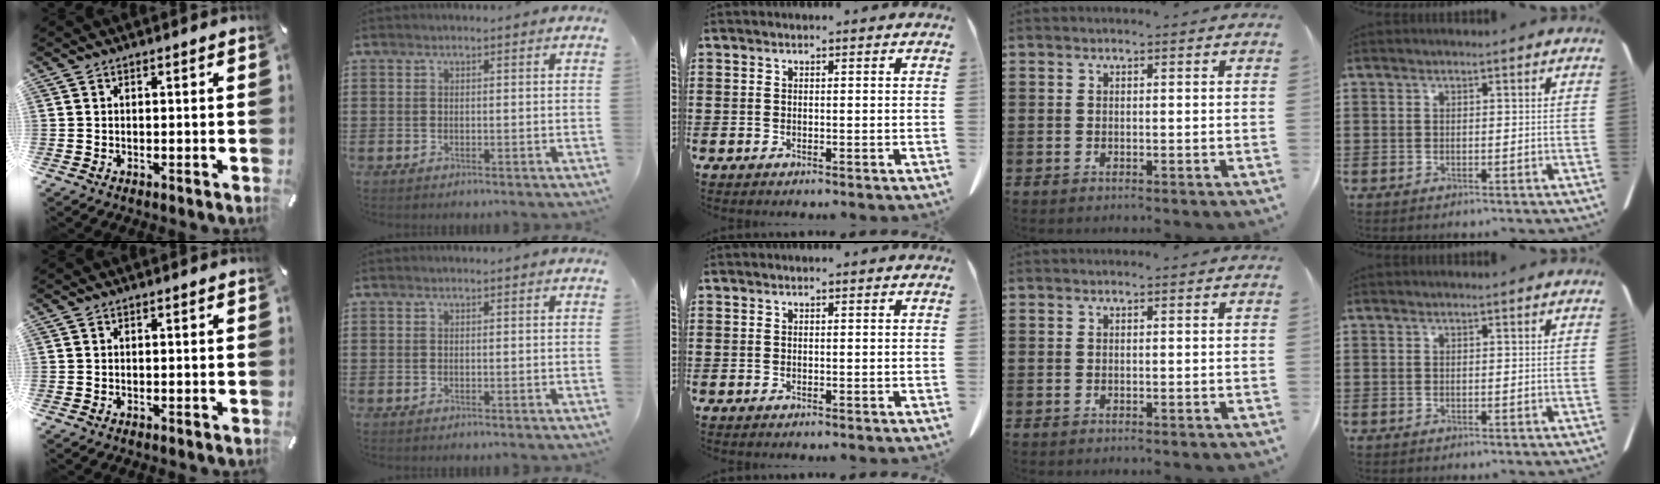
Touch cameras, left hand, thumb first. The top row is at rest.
{}